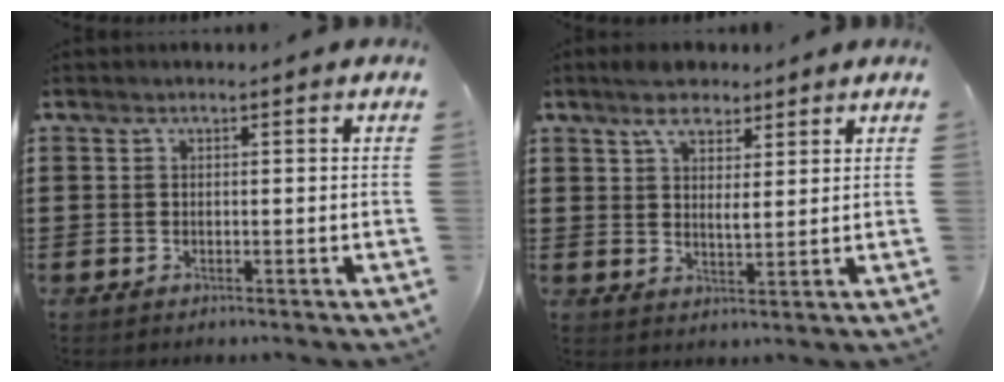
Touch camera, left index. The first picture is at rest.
{"total": 5.7, "force": [3.9, 2.7, 3.1], "torque": [-0.059, -0.002, 0.067]}